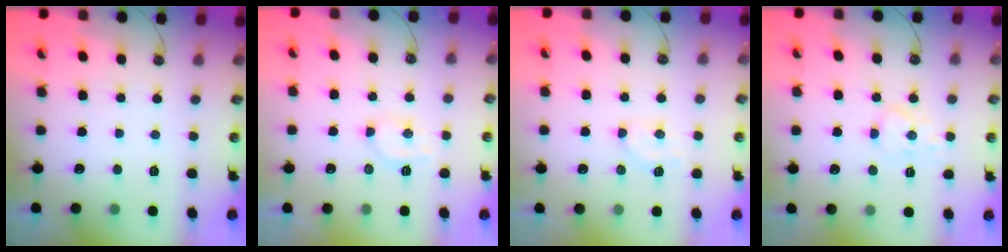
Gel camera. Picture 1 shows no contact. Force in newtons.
{"total": 4.0, "press": 3.9, "slide": 0.7}
{"total": 6.0, "press": 5.9, "slide": 1.0}
{"total": 5.9, "press": 5.8, "slide": 0.9}